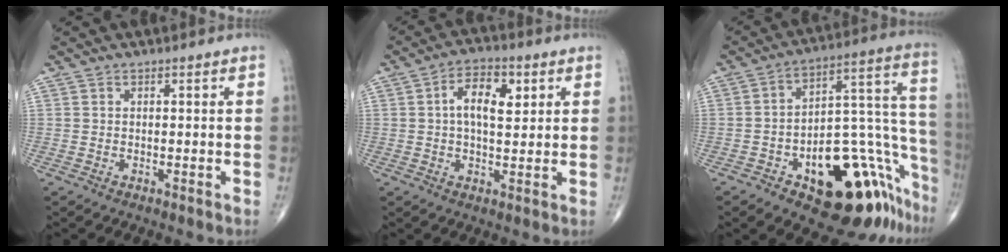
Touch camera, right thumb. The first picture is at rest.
{"total": 8.3, "force": [2.0, 4.3, 6.8], "torque": [-0.094, 0.005, 0.028]}
{"total": 25.9, "force": [-13.2, 11.2, 19.2], "torque": [-0.156, 0.112, -0.181]}